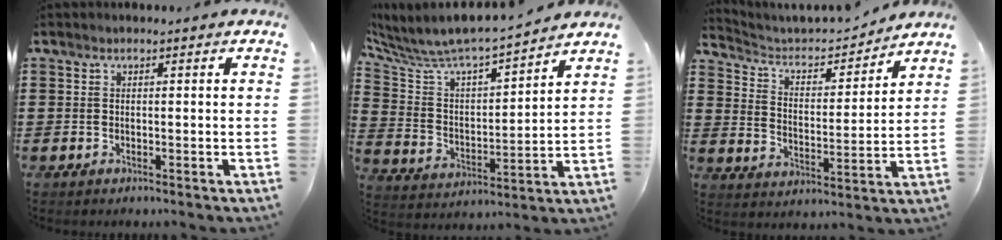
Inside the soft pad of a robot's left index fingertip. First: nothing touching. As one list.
[{"total": 5.8, "force": [5.5, 0.8, 1.7], "torque": [-0.065, -0.054, 0.088]}, {"total": 3.9, "force": [3.5, 1.2, 1.3], "torque": [-0.047, -0.031, 0.051]}]